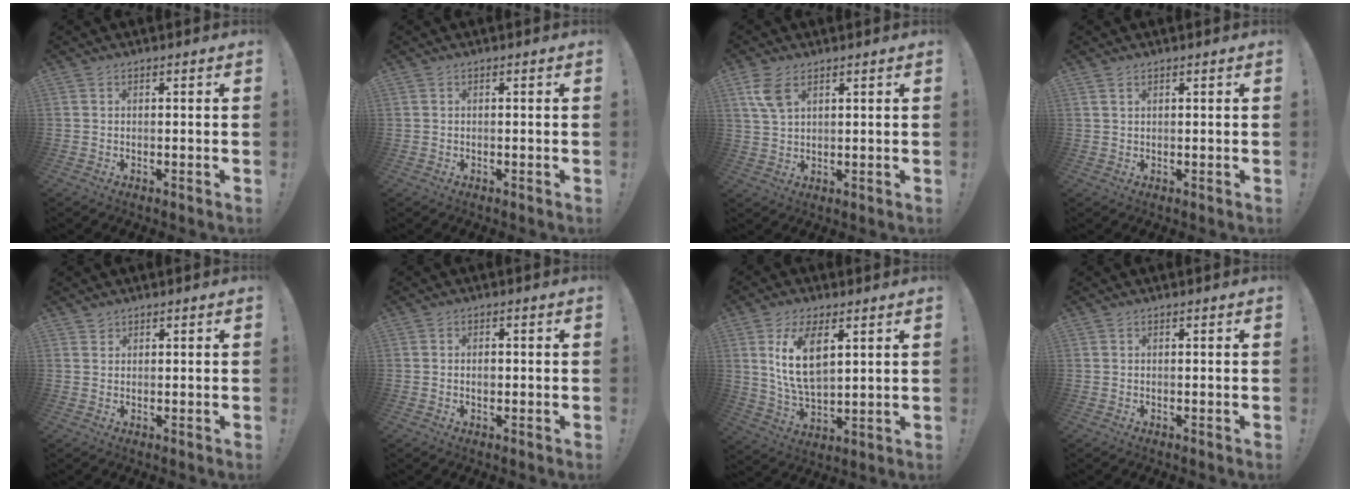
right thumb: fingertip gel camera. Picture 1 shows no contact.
{"total": 0.0}
{"total": 6.5, "force": [3.5, 3.2, 4.4], "torque": [-0.076, -0.010, 0.068]}
{"total": 1.4, "force": [0.9, 0.6, 0.9], "torque": [-0.018, 0.000, 0.017]}
{"total": 1.3, "force": [1.1, 0.6, 0.1], "torque": [-0.002, -0.007, 0.022]}
{"total": 1.6, "force": [-0.4, 1.1, 1.0], "torque": [-0.007, -0.001, -0.010]}
{"total": 12.1, "force": [4.6, 5.9, 9.4], "torque": [-0.182, -0.015, 0.082]}
{"total": 0.0}